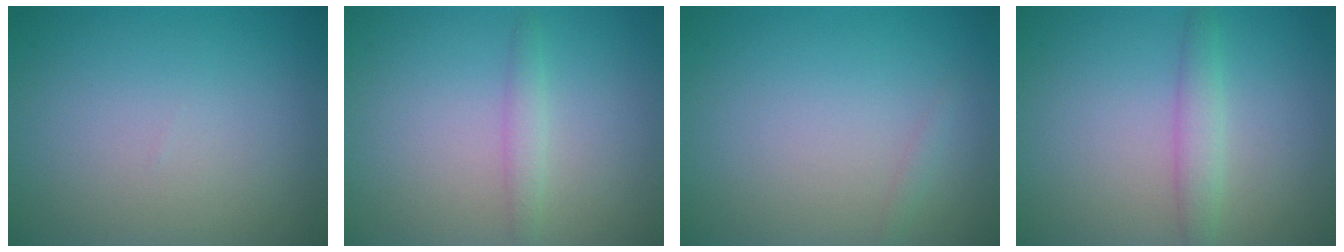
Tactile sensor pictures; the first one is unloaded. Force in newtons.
{"total": 1.3, "press": 1.3, "slide": 0.1}
{"total": 0.6, "press": 0.6, "slide": 0.0}
{"total": 2.0, "press": 2.0, "slide": 0.2}